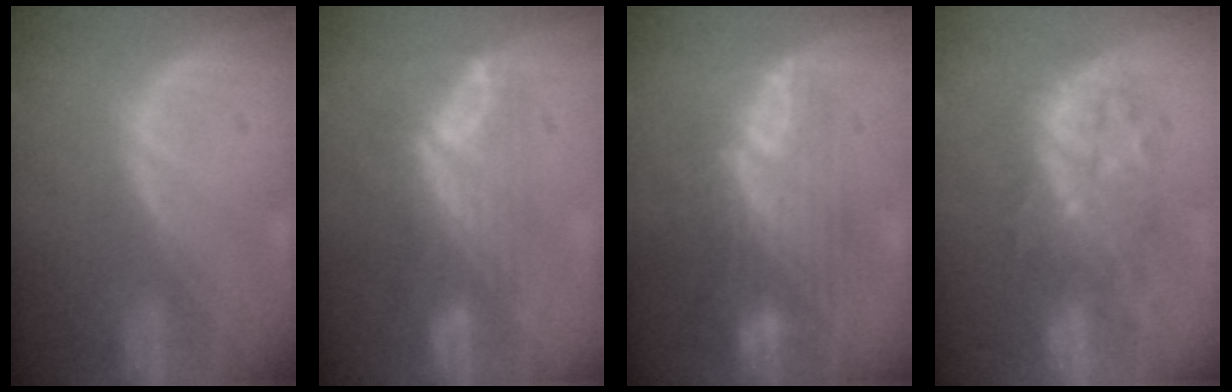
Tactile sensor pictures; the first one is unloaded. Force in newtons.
{"total": 7.9, "press": 6.6, "slide": 4.3}
{"total": 8.5, "press": 8.1, "slide": 2.6}
{"total": 8.1, "press": 8.0, "slide": 1.2}